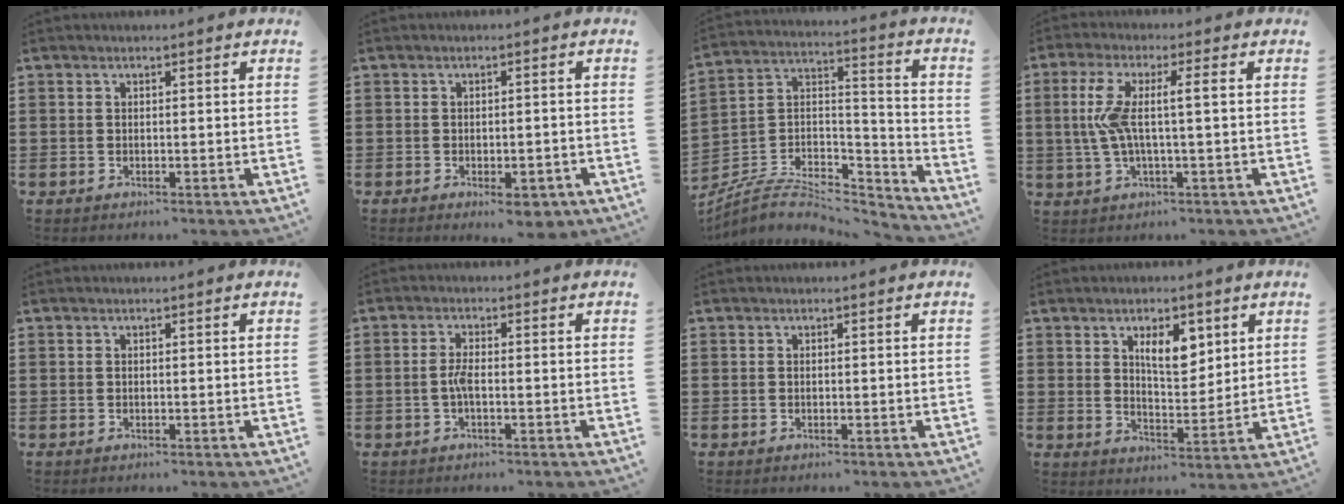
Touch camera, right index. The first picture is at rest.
{"total": 3.1, "force": [-1.9, 0.8, 2.3], "torque": [-0.036, 0.001, -0.033]}
{"total": 6.6, "force": [-4.9, 3.2, 3.1], "torque": [-0.069, 0.004, -0.098]}
{"total": 7.0, "force": [0.2, 0.7, 7.0], "torque": [-0.152, -0.006, -0.009]}
{"total": 0.0}
{"total": 2.7, "force": [-0.7, 0.5, 2.5], "torque": [-0.063, -0.005, -0.018]}
{"total": 0.0}
{"total": 6.2, "force": [3.0, 2.8, 4.7], "torque": [-0.077, -0.001, 0.047]}